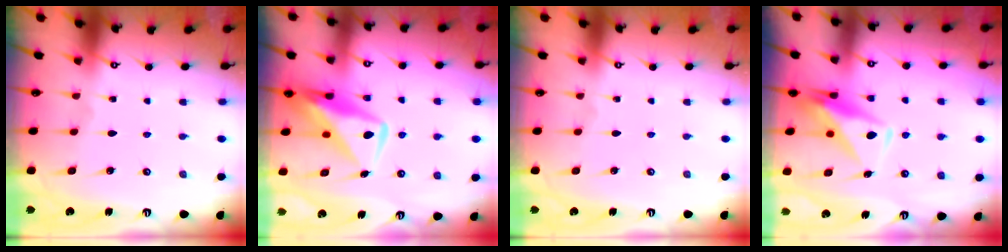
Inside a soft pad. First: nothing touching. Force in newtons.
{"total": 12.2, "press": 12.1, "slide": 1.2}
{"total": 0.0}
{"total": 10.0, "press": 10.0, "slide": 1.2}